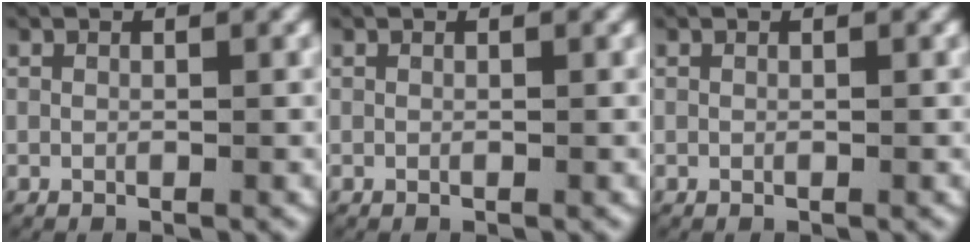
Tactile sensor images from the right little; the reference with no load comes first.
{"total": 0.0}
{"total": 0.0}